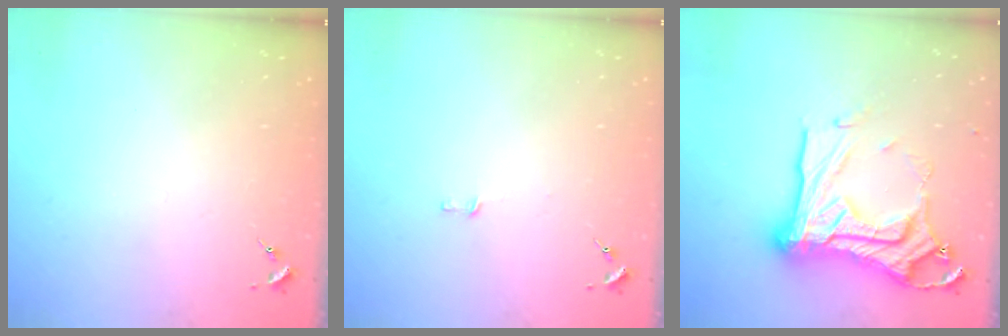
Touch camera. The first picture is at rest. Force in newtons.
{"total": 3.0, "press": 3.0, "slide": 0.2}
{"total": 27.2, "press": 27.1, "slide": 2.4}